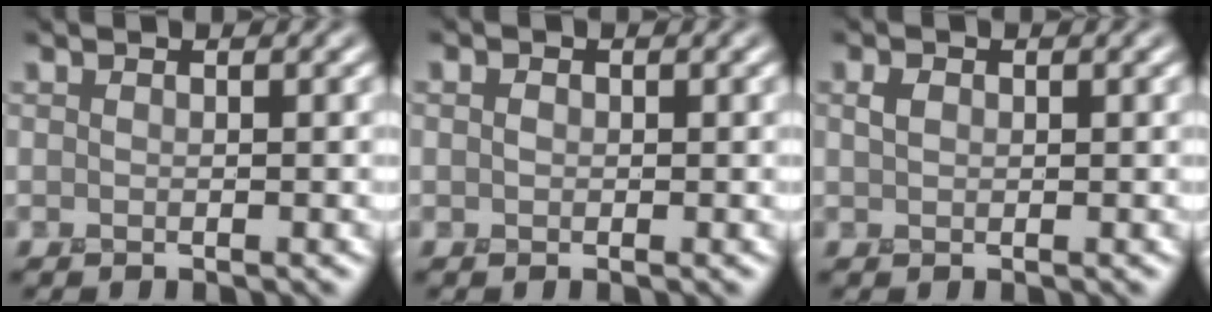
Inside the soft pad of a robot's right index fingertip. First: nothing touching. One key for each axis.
{"total": 0.8, "fx": -0.1, "fy": 0.8, "fz": 0.3, "tx": -0.004, "ty": 0.000, "tz": -0.009}
{"total": 0.9, "fx": 0.0, "fy": 0.7, "fz": 0.5, "tx": -0.012, "ty": 0.001, "tz": -0.003}